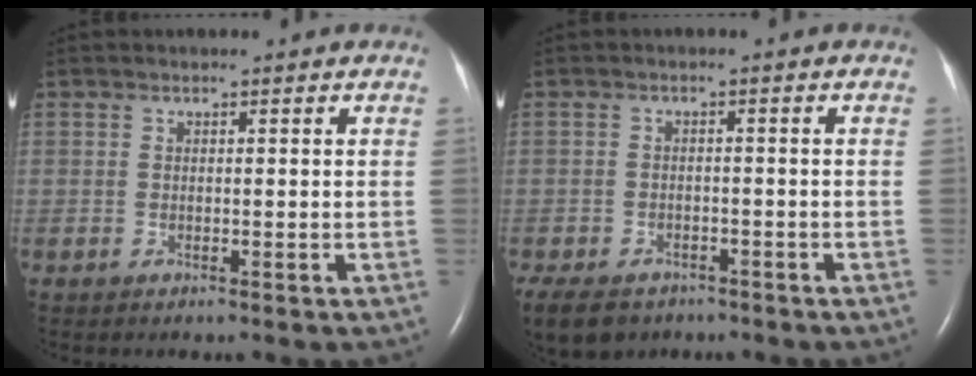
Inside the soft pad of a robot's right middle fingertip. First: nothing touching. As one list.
[{"total": 13.3, "force": [-8.6, 8.8, 5.2], "torque": [-0.146, -0.020, -0.112]}]